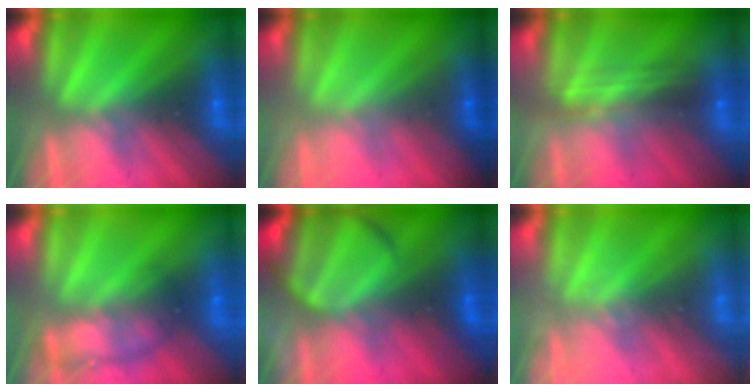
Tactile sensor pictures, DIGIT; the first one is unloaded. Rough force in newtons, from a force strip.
{"total": 1.5}
{"total": 2.4}
{"total": 1.9}
{"total": 9.8}
{"total": 2.1}